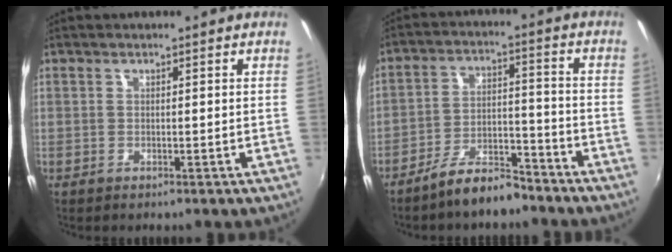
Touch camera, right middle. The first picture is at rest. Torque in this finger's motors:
{"motor_torque": [1.14, -1.00, 0.31, 0.15]}